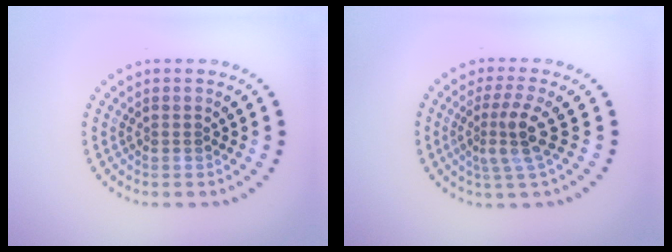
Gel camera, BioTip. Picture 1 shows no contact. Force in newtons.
{"total": 3.2, "press": 2.2, "slide": 2.2}